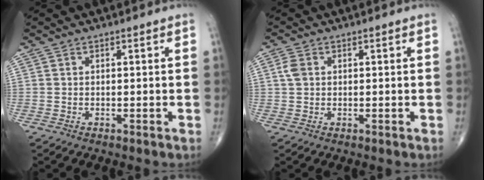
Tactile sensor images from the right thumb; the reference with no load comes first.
{"total": 2.5, "force": [0.6, 1.8, 1.6], "torque": [-0.036, 0.006, 0.011]}